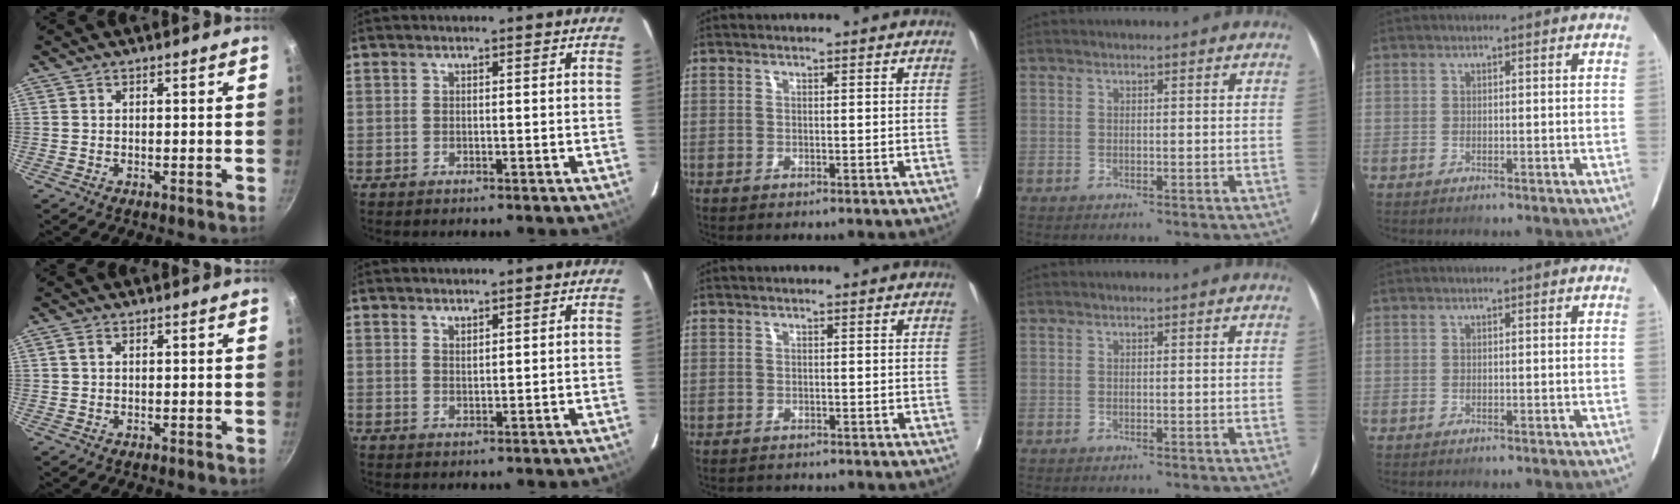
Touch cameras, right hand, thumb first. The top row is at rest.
{"thumb": {"total": 1.2, "force": [0.4, 0.7, 0.8], "torque": [-0.014, 0.002, 0.006]}, "index": {"total": 1.3, "force": [1.2, 0.4, 0.5], "torque": [-0.007, 0.000, 0.021]}, "middle": {"total": 1.1, "force": [-1.0, 0.5, 0.0], "torque": [-0.004, 0.002, -0.015]}}